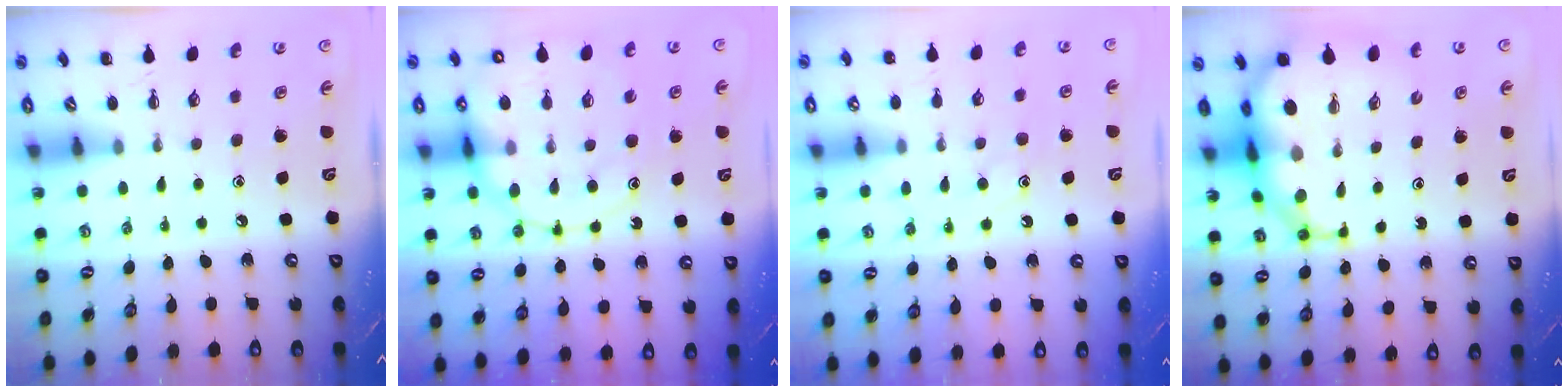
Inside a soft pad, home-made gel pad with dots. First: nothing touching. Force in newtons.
{"total": 17.0, "press": 16.8, "slide": 3.0}
{"total": 10.7, "press": 10.7, "slide": 1.0}
{"total": 10.7, "press": 10.3, "slide": 3.0}